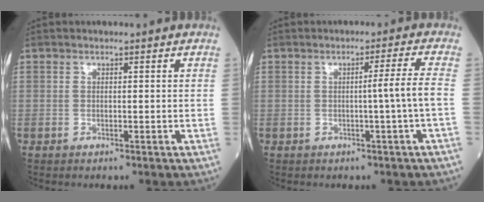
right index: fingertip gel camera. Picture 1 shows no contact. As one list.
[{"total": 3.7, "force": [-0.7, -1.4, 3.3], "torque": [-0.051, 0.005, -0.010]}]